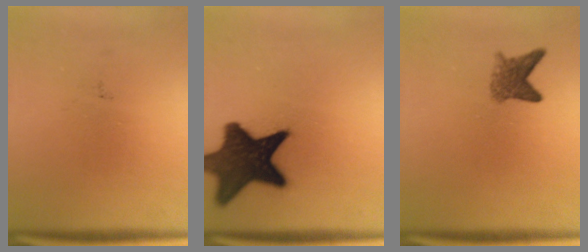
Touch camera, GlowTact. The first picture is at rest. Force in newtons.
{"total": 15.6}
{"total": 3.2}